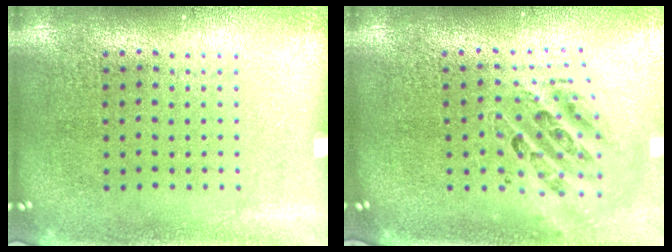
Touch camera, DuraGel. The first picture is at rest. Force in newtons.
{"total": 1.4, "press": 1.2, "slide": 0.6}